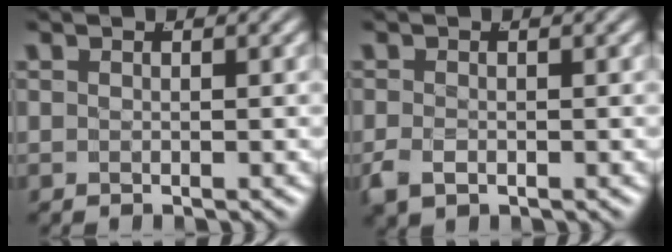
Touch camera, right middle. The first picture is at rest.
{"total": 1.8, "force": [-1.0, 0.9, 1.1], "torque": [-0.032, -0.011, -0.010]}